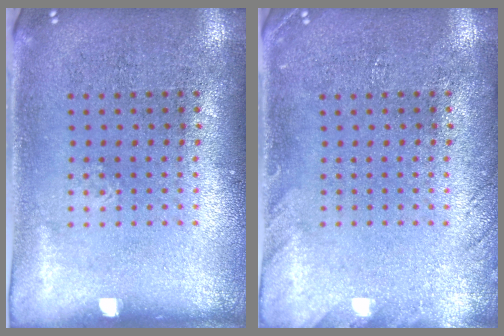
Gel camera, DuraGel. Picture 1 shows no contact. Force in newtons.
{"total": 1.4, "press": 1.4, "slide": 0.1}